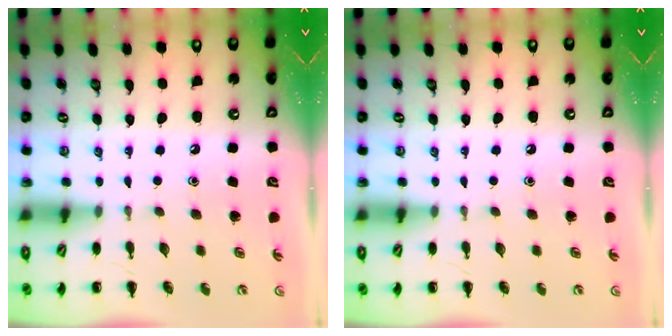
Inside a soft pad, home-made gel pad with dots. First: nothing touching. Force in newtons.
{"total": 0.0}